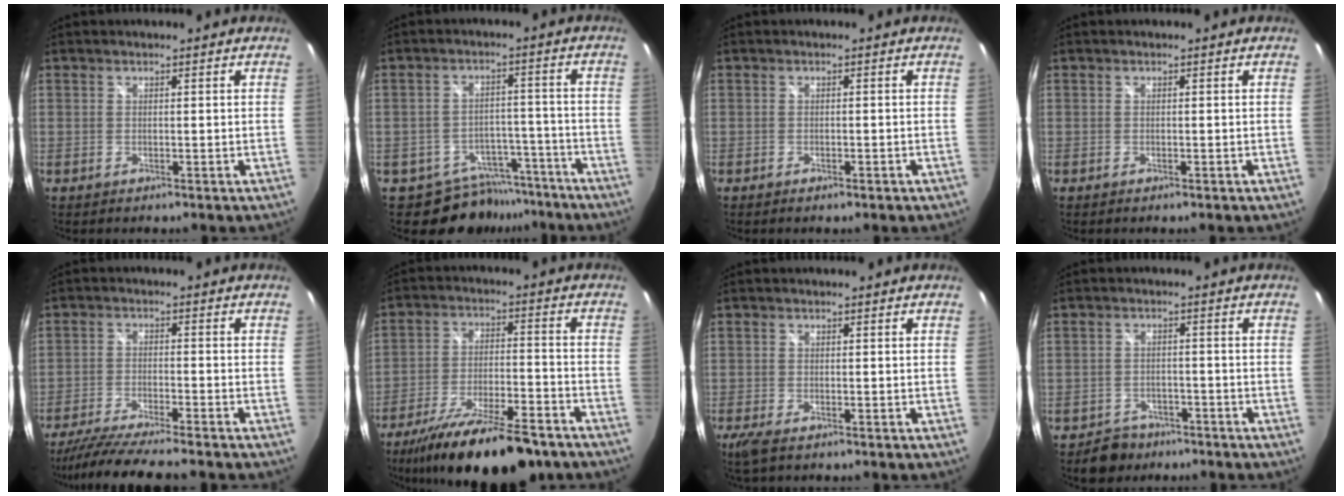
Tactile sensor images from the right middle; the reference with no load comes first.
{"total": 10.0, "force": [-8.1, 5.7, 1.1], "torque": [-0.023, 0.024, -0.101]}
{"total": 2.4, "force": [-1.8, 0.9, 1.5], "torque": [-0.024, -0.008, -0.023]}
{"total": 0.6, "force": [-0.5, 0.1, 0.3], "torque": [-0.003, -0.002, -0.008]}
{"total": 11.9, "force": [-10.5, 0.1, 5.6], "torque": [-0.126, -0.029, -0.180]}
{"total": 20.8, "force": [-16.2, 5.1, 12.0], "torque": [-0.219, -0.041, -0.250]}
{"total": 3.3, "force": [-2.2, 0.6, 2.4], "torque": [-0.049, -0.015, -0.040]}
{"total": 5.1, "force": [-3.9, 3.3, 0.5], "torque": [-0.025, 0.010, -0.058]}